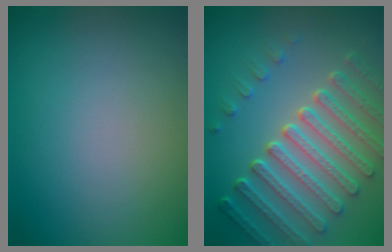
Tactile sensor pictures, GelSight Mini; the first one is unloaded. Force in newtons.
{"total": 7.2, "press": 5.4, "slide": 4.7}